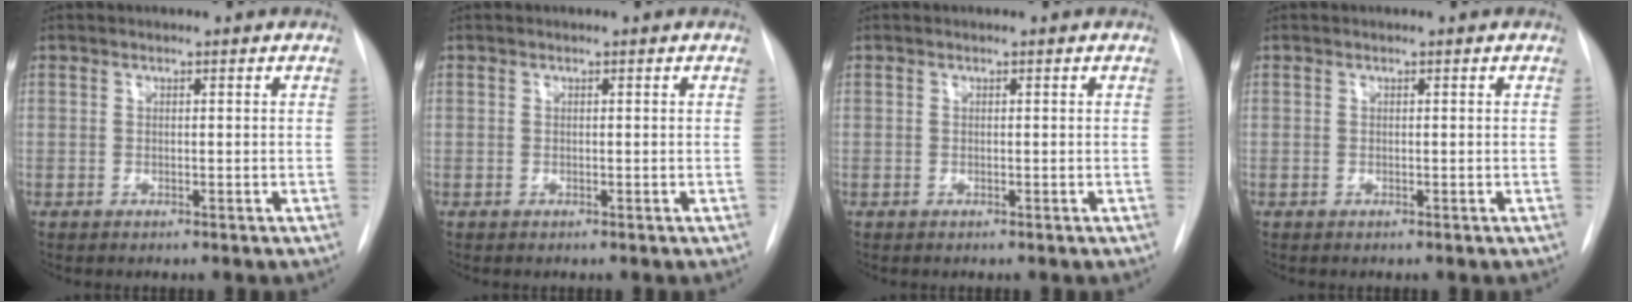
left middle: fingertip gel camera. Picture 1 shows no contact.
{"total": 0.0}
{"total": 0.0}
{"total": 0.0}